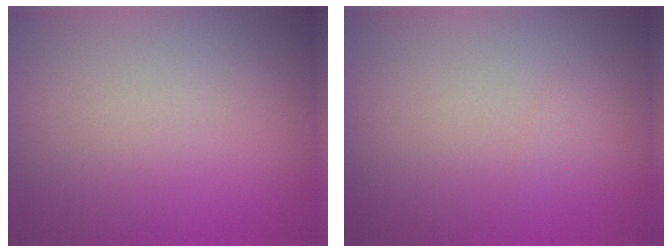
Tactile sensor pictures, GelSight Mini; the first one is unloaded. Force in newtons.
{"total": 0.6, "press": 0.6, "slide": 0.0}